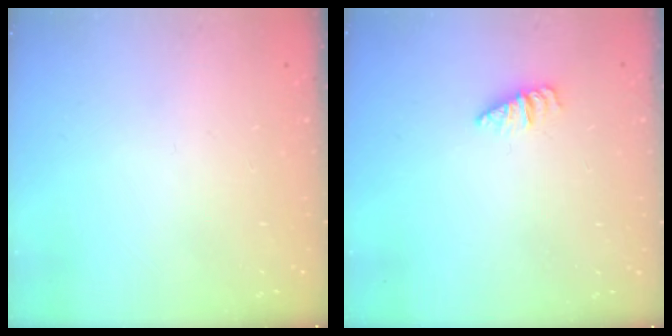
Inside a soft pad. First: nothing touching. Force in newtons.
{"total": 1.2, "press": 1.2, "slide": 0.2}